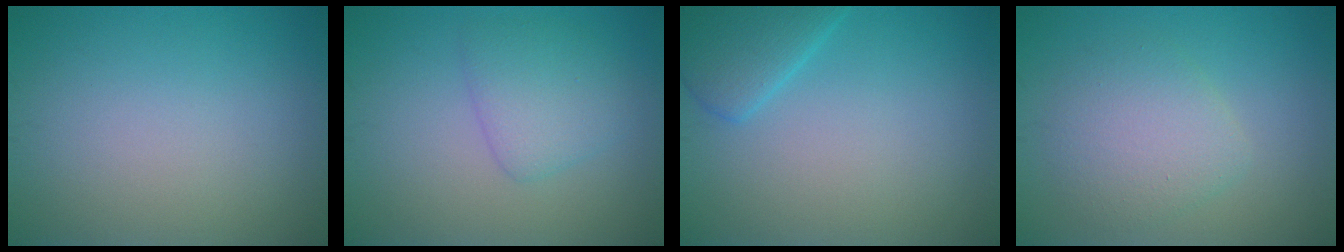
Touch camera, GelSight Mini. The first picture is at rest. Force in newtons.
{"total": 3.0, "press": 3.0, "slide": 0.2}
{"total": 3.2, "press": 3.2, "slide": 0.3}
{"total": 3.6, "press": 3.6, "slide": 0.4}